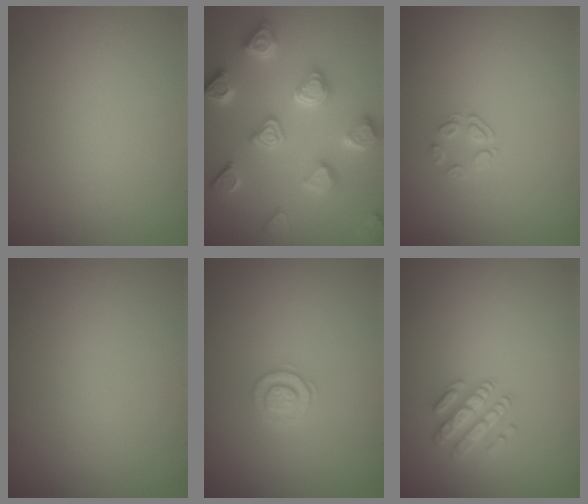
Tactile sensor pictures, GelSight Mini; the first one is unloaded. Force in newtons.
{"total": 4.7, "press": 4.6, "slide": 0.6}
{"total": 1.4, "press": 0.6, "slide": 1.2}
{"total": 0.0}
{"total": 1.8, "press": 1.8, "slide": 0.4}
{"total": 2.5, "press": 2.5, "slide": 0.4}